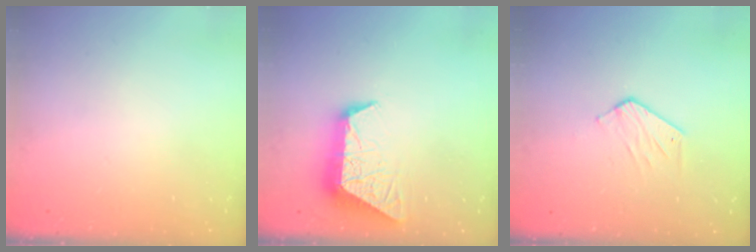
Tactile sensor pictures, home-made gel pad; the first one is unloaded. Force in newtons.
{"total": 10.3, "press": 10.3, "slide": 0.9}
{"total": 4.4, "press": 4.4, "slide": 0.3}